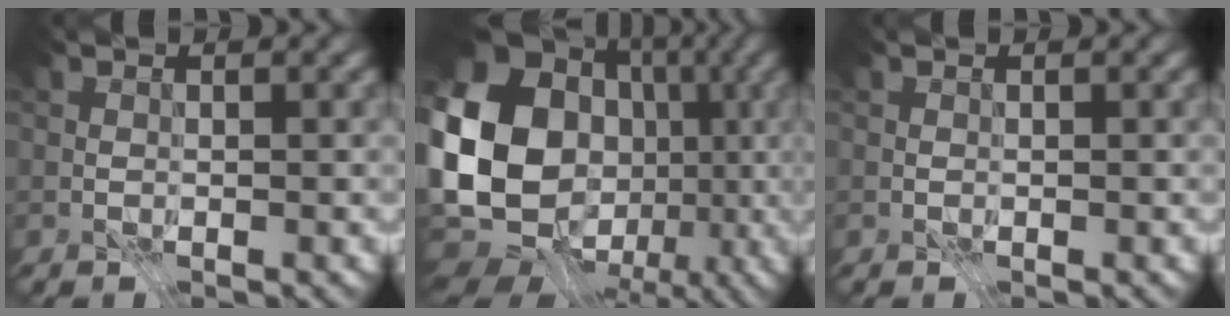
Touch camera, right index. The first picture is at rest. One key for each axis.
{"total": 18.4, "fx": -1.7, "fy": 14.5, "fz": 11.2, "tx": -0.235, "ty": -0.006, "tz": -0.028}
{"total": 0.0}